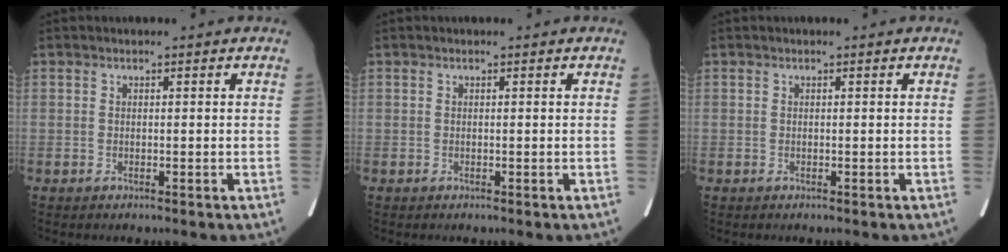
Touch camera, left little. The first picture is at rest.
{"total": 0.0}
{"total": 0.0}